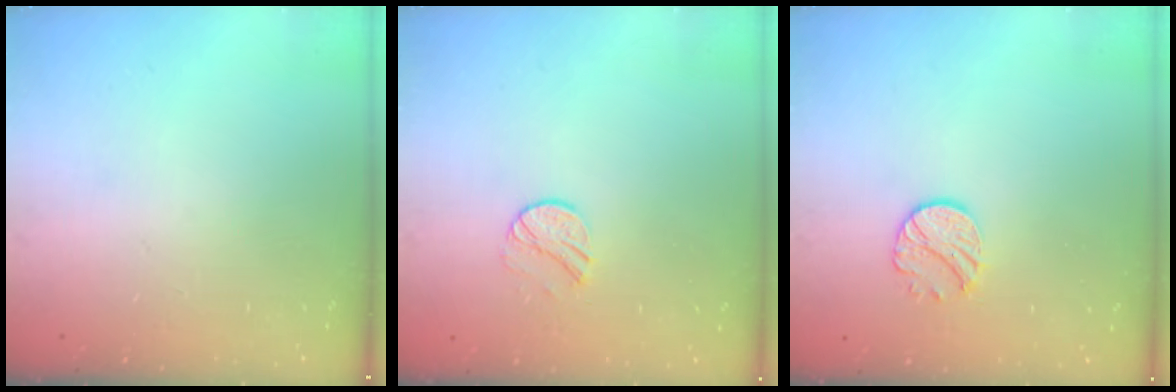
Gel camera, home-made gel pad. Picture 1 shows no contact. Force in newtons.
{"total": 7.7, "press": 7.7, "slide": 0.6}
{"total": 8.5, "press": 8.5, "slide": 0.4}